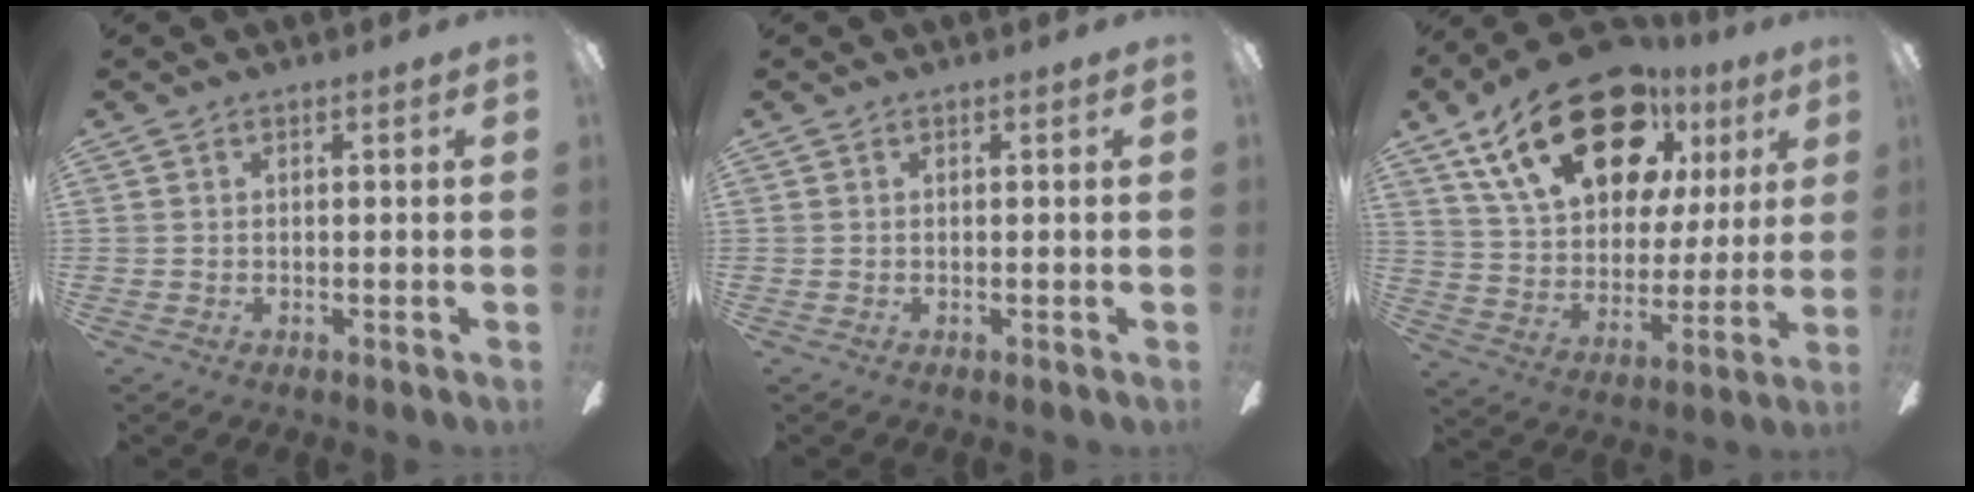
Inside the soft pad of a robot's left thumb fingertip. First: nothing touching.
{"total": 0.0}
{"total": 25.8, "force": [14.0, 14.0, 16.5], "torque": [-0.271, -0.061, 0.247]}